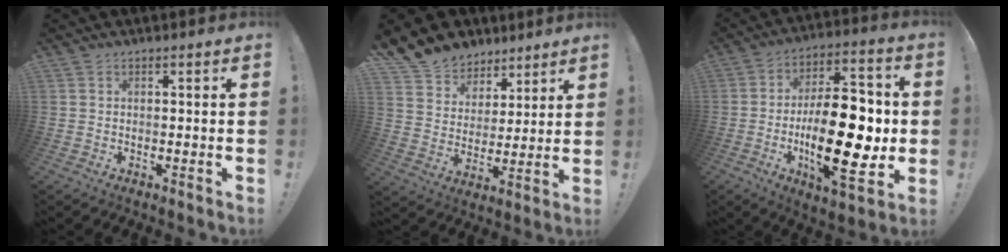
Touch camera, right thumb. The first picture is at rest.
{"total": 11.0, "force": [7.9, 7.4, 1.5], "torque": [-0.040, -0.062, 0.157]}
{"total": 26.2, "force": [-3.6, 11.9, 23.1], "torque": [-0.380, 0.012, -0.054]}